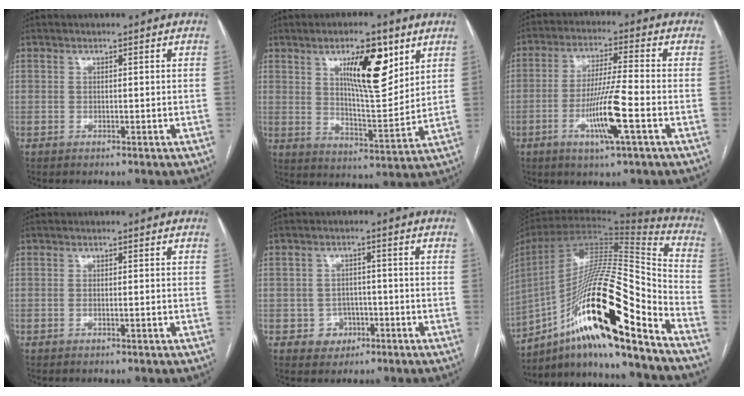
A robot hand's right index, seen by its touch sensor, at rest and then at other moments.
{"total": 12.1, "force": [5.8, 3.0, 10.2], "torque": [-0.165, -0.004, 0.098]}
{"total": 9.9, "force": [-3.4, -0.3, 9.3], "torque": [-0.179, -0.010, -0.064]}
{"total": 1.1, "force": [-0.3, 0.3, 1.0], "torque": [-0.022, 0.003, -0.001]}
{"total": 4.0, "force": [-1.4, 3.6, 0.6], "torque": [0.001, 0.012, -0.015]}
{"total": 27.3, "force": [-15.2, 3.2, 22.4], "torque": [-0.403, -0.009, -0.266]}